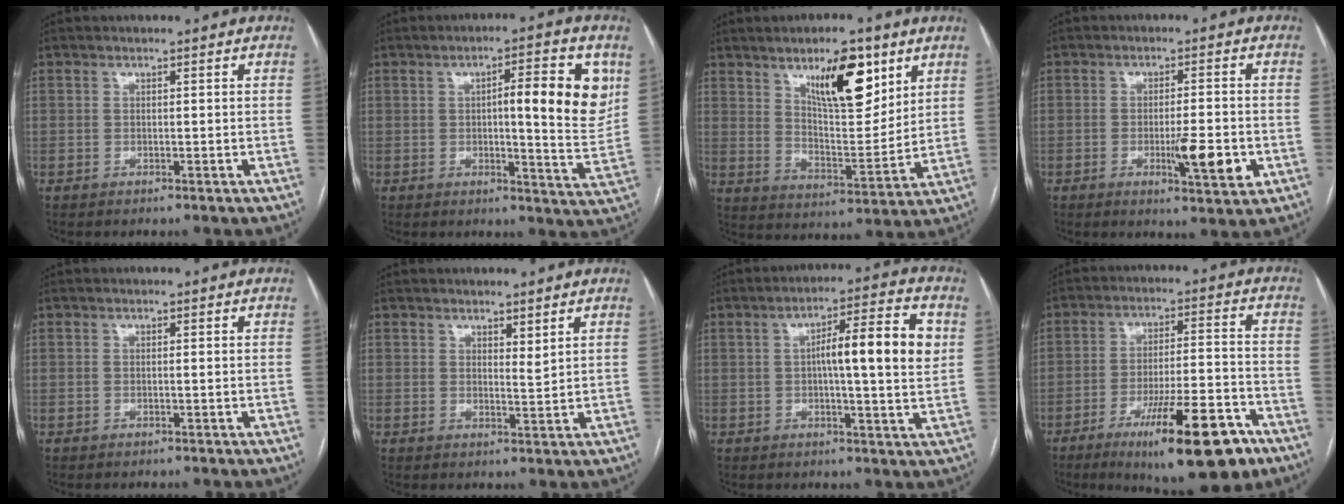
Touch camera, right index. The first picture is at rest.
{"total": 11.3, "force": [2.7, 1.9, 10.8], "torque": [-0.139, 0.005, 0.033]}
{"total": 12.6, "force": [7.0, 3.8, 9.7], "torque": [-0.157, -0.002, 0.121]}
{"total": 7.3, "force": [-2.2, 1.0, 6.9], "torque": [-0.106, -0.010, -0.030]}
{"total": 0.0}
{"total": 1.9, "force": [1.4, 0.4, 1.2], "torque": [-0.024, -0.010, 0.028]}
{"total": 11.2, "force": [1.6, 1.2, 11.0], "torque": [-0.165, 0.018, 0.019]}
{"total": 17.2, "force": [-10.3, 2.7, 13.6], "torque": [-0.188, -0.012, -0.156]}